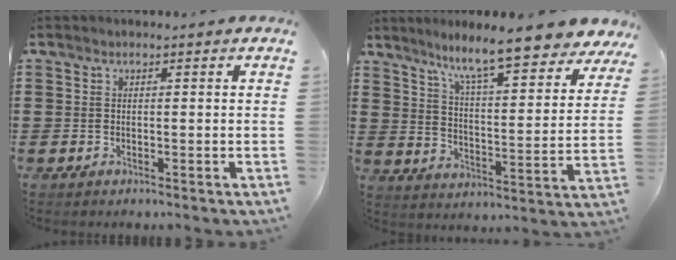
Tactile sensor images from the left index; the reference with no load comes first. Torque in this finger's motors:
{"motor_torque": [2.14, 0.00, 1.05, 0.21]}